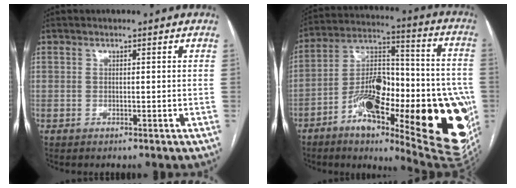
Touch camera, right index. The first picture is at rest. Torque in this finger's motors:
{"motor_torque": [2.14, 0.00, 1.05, 0.21]}